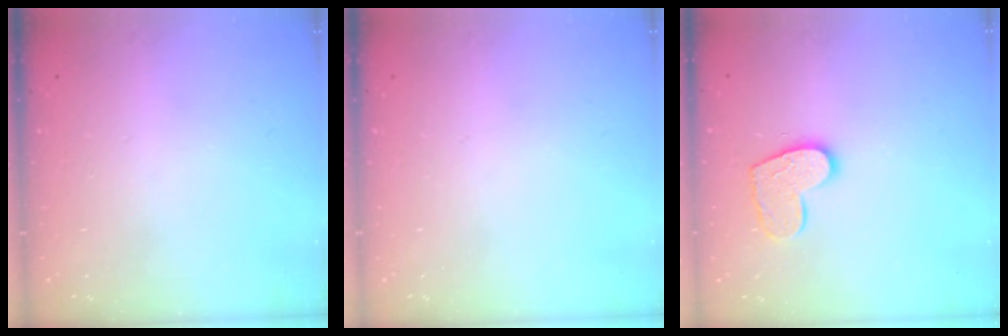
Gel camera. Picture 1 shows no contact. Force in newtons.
{"total": 0.0}
{"total": 11.7, "press": 11.7, "slide": 0.8}